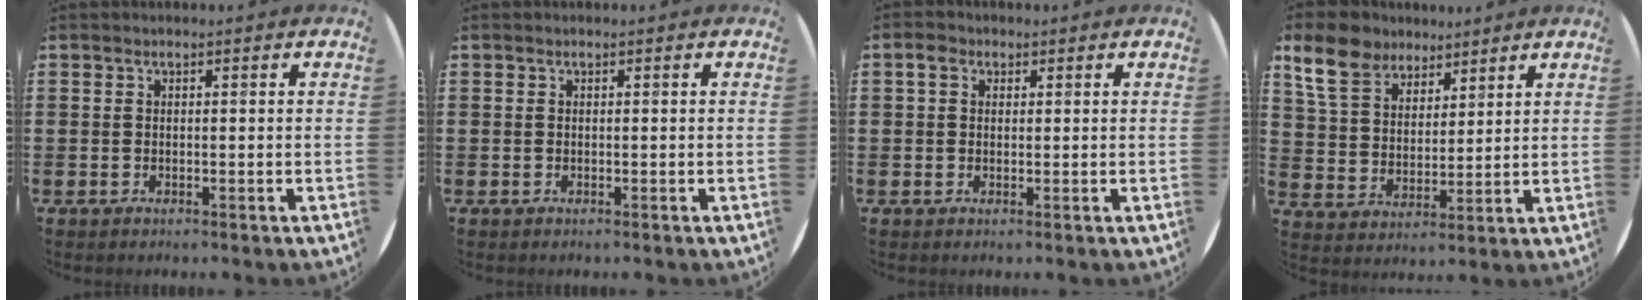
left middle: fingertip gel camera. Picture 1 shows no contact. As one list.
[{"total": 0.0}, {"total": 1.8, "force": [1.0, 1.3, 0.8], "torque": [-0.002, 0.002, 0.014]}, {"total": 8.5, "force": [6.9, 4.3, 2.2], "torque": [-0.078, -0.005, 0.132]}]